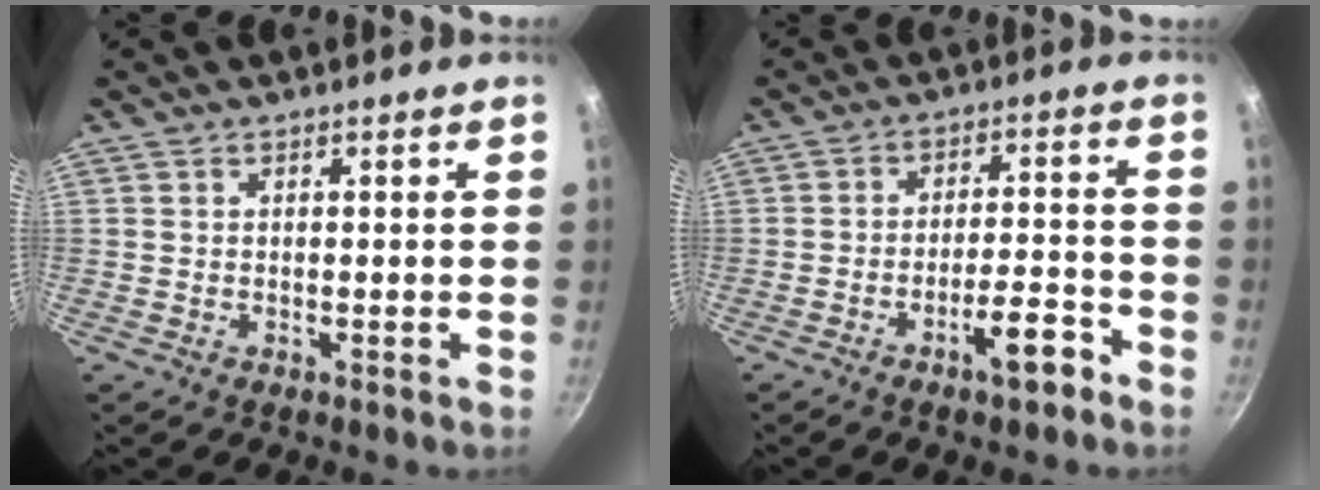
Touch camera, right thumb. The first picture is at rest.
{"total": 7.2, "force": [-4.4, 2.0, 5.3], "torque": [-0.071, 0.039, -0.063]}